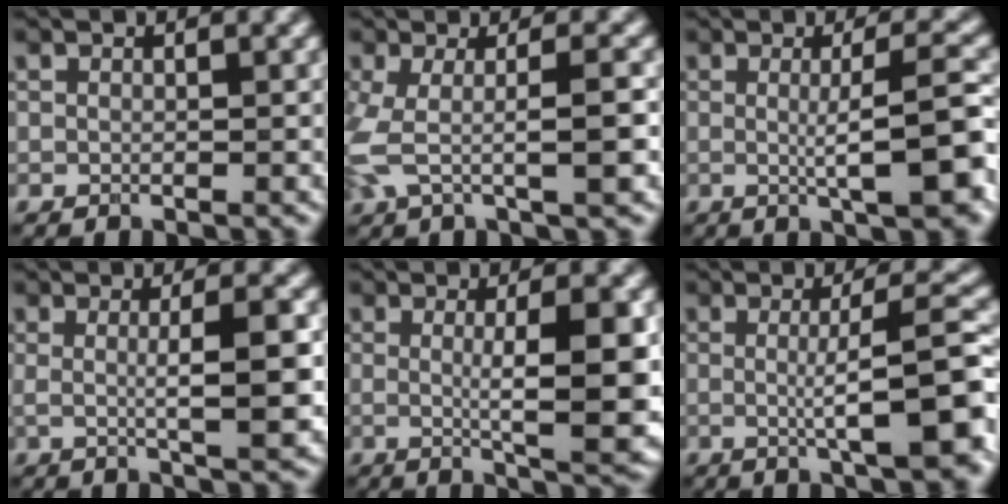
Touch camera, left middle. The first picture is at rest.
{"total": 5.1, "force": [-0.6, 1.4, 4.9], "torque": [-0.100, -0.004, -0.016]}
{"total": 6.4, "force": [-0.4, 1.2, 6.2], "torque": [-0.087, 0.001, -0.005]}
{"total": 4.8, "force": [0.1, 1.0, 4.7], "torque": [-0.066, 0.001, 0.000]}
{"total": 7.2, "force": [0.0, 1.5, 7.0], "torque": [-0.094, -0.005, 0.003]}
{"total": 7.3, "force": [-0.6, 1.4, 7.2], "torque": [-0.099, 0.001, -0.008]}